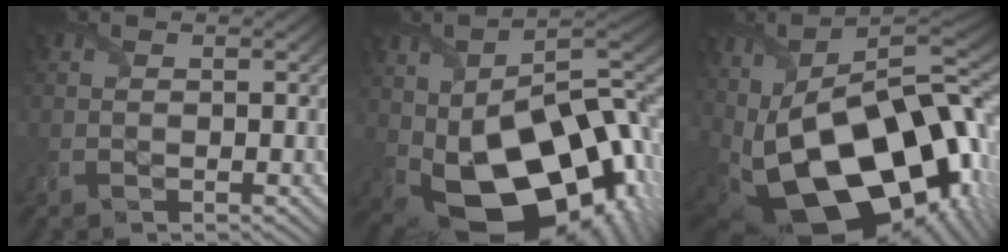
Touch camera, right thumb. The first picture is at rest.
{"total": 21.5, "force": [-3.6, 13.0, 16.7], "torque": [-0.291, -0.044, -0.027]}
{"total": 23.1, "force": [-2.4, 13.6, 18.6], "torque": [-0.322, -0.018, -0.032]}